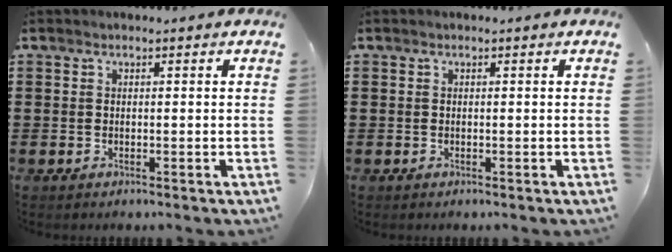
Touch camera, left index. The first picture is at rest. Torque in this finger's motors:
{"motor_torque": [0.00, 0.00, 0.00, 0.00]}